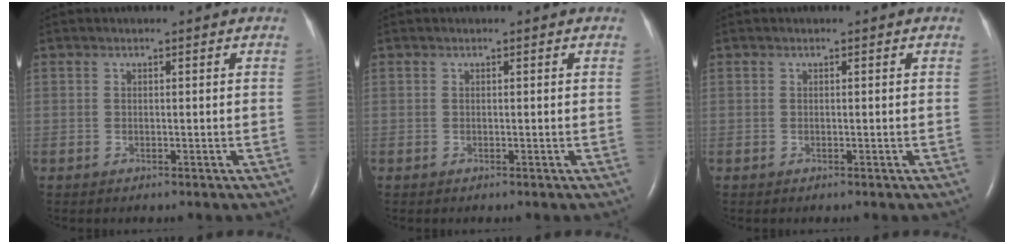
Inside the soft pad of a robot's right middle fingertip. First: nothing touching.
{"total": 0.0}
{"total": 0.0}